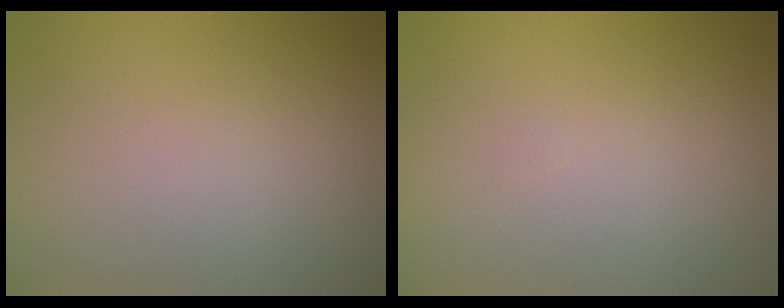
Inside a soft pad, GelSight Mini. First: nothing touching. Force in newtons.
{"total": 0.0}